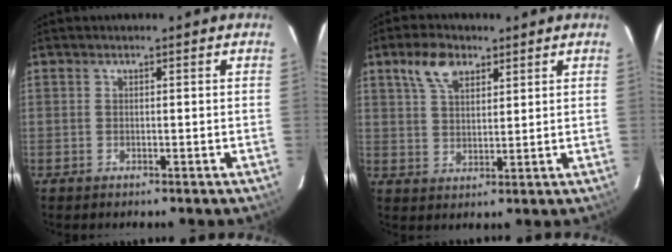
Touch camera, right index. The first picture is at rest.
{"total": 6.8, "force": [4.0, 3.7, 4.2], "torque": [-0.079, 0.018, 0.076]}